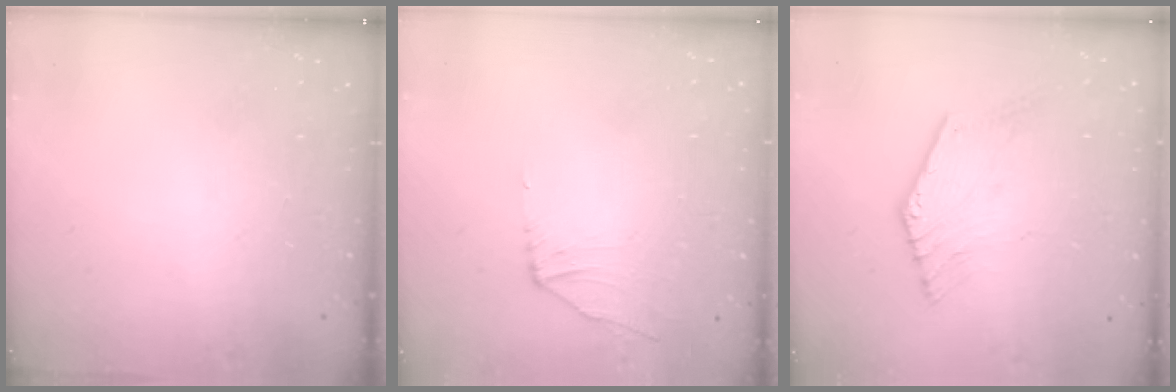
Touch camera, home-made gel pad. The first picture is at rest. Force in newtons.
{"total": 2.3, "press": 2.3, "slide": 0.6}
{"total": 4.1, "press": 3.9, "slide": 1.1}